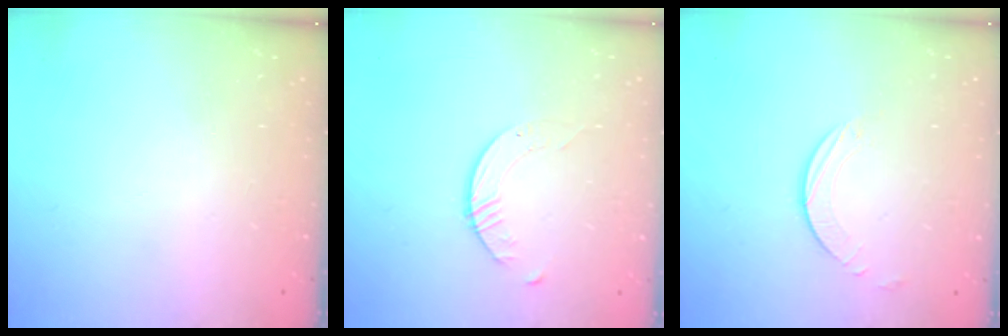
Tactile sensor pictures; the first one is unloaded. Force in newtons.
{"total": 2.8, "press": 2.8, "slide": 0.3}
{"total": 1.7, "press": 1.7, "slide": 0.2}